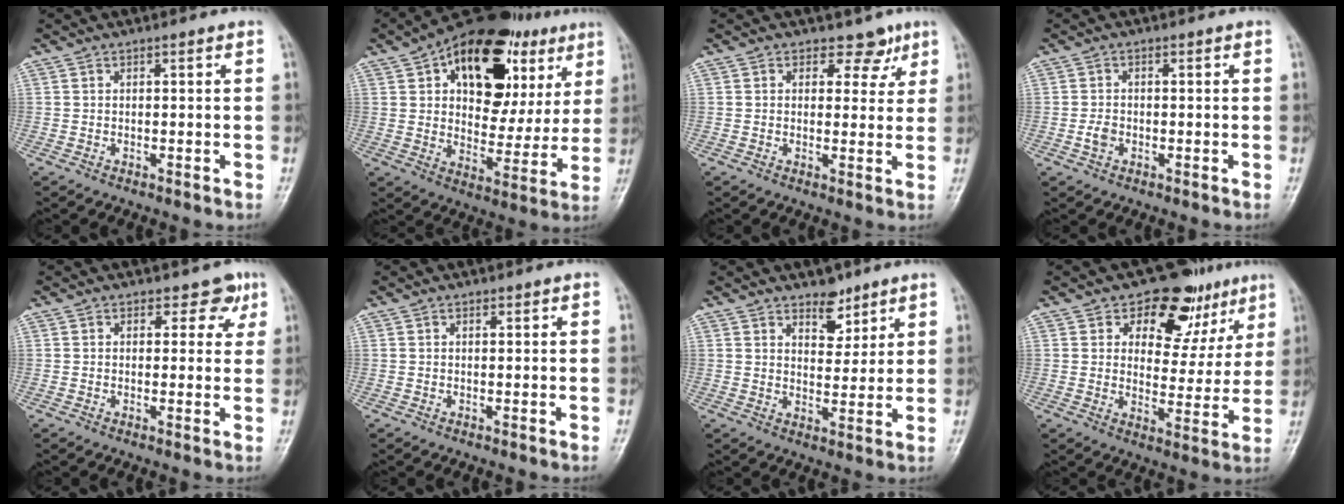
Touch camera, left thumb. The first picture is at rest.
{"total": 25.3, "force": [10.7, 14.2, 18.0], "torque": [-0.209, 0.000, 0.157]}
{"total": 4.6, "force": [2.9, 3.3, 1.2], "torque": [0.020, -0.011, 0.036]}
{"total": 2.2, "force": [-0.7, 1.6, 1.4], "torque": [-0.024, 0.005, -0.015]}
{"total": 3.8, "force": [2.1, 2.9, 1.3], "torque": [0.019, -0.005, 0.021]}
{"total": 0.6, "force": [0.3, 0.4, 0.3], "torque": [-0.002, -0.001, 0.003]}
{"total": 5.4, "force": [3.9, 3.0, 2.3], "torque": [-0.007, -0.028, 0.063]}
{"total": 13.9, "force": [8.1, 8.9, 7.0], "torque": [-0.024, -0.031, 0.113]}